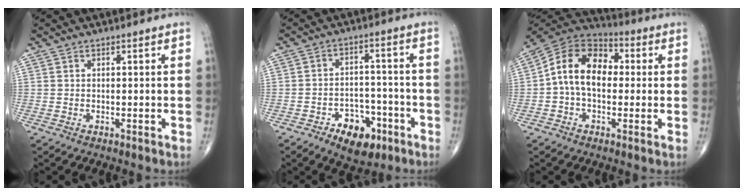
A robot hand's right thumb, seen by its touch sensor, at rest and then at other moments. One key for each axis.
{"total": 9.7, "fx": -5.2, "fy": 6.0, "fz": 5.6, "tx": -0.049, "ty": 0.038, "tz": -0.073}
{"total": 13.0, "fx": 0.2, "fy": 8.9, "fz": 9.5, "tx": -0.148, "ty": 0.037, "tz": -0.011}